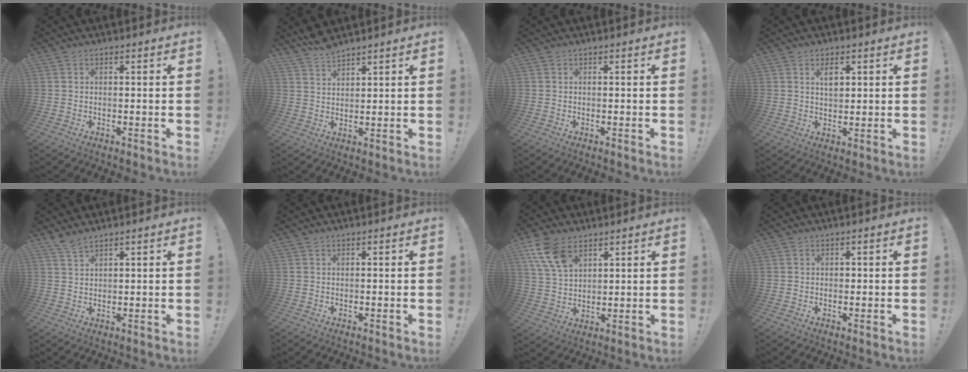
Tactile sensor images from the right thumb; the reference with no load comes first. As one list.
[{"total": 4.8, "force": [4.5, 1.0, 1.3], "torque": [-0.029, -0.028, 0.084]}, {"total": 0.0}, {"total": 4.2, "force": [1.7, 2.4, 3.0], "torque": [-0.042, -0.003, 0.025]}, {"total": 3.4, "force": [3.0, 0.7, 1.5], "torque": [-0.028, -0.019, 0.055]}, {"total": 0.0}, {"total": 11.3, "force": [6.4, 6.5, 6.6], "torque": [-0.122, -0.023, 0.124]}, {"total": 0.6, "force": [-0.1, 0.6, 0.0], "torque": [0.006, -0.001, -0.004]}]